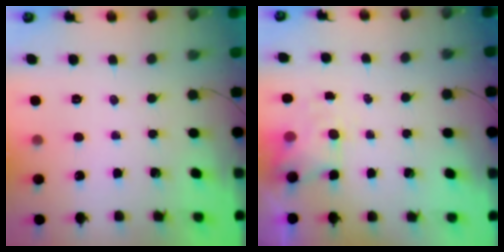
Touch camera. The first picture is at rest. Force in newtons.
{"total": 3.4, "press": 3.3, "slide": 0.8}